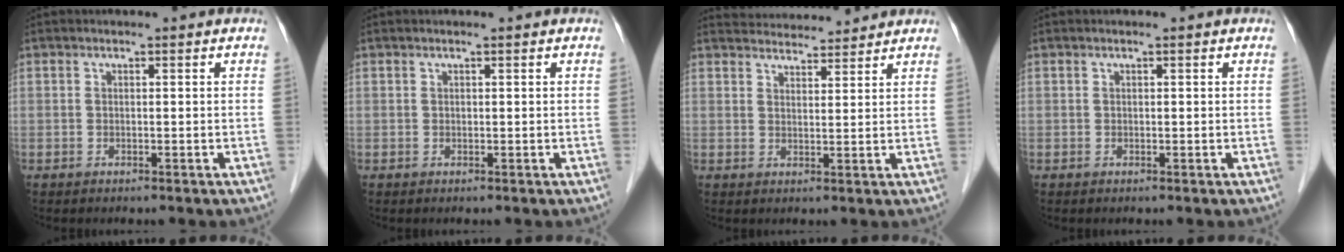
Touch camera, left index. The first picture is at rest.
{"total": 0.0}
{"total": 8.0, "force": [7.8, 1.1, 1.2], "torque": [-0.018, 0.019, 0.108]}
{"total": 0.0}